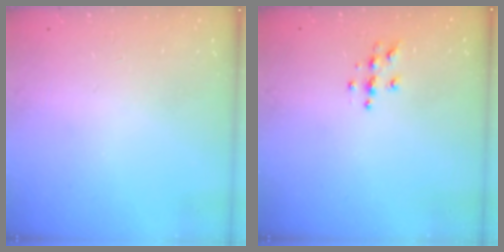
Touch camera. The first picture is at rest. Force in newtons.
{"total": 4.0, "press": 3.9, "slide": 0.4}